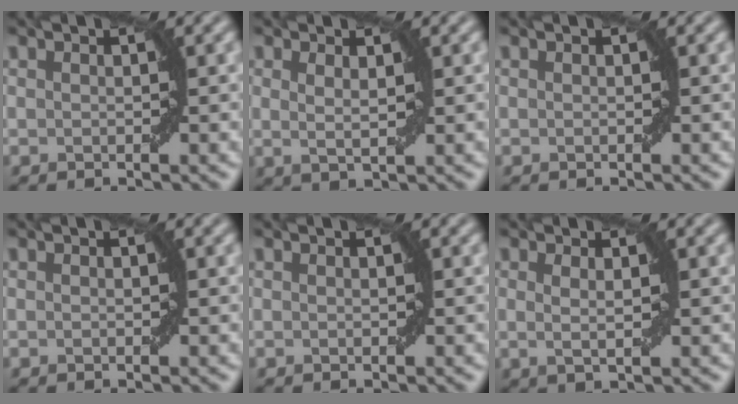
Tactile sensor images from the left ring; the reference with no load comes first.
{"total": 1.4, "force": [0.7, 0.3, 1.2], "torque": [-0.019, -0.003, 0.014]}
{"total": 0.0}
{"total": 0.0}
{"total": 0.0}
{"total": 1.4, "force": [0.4, 0.3, 1.4], "torque": [-0.024, -0.002, 0.006]}